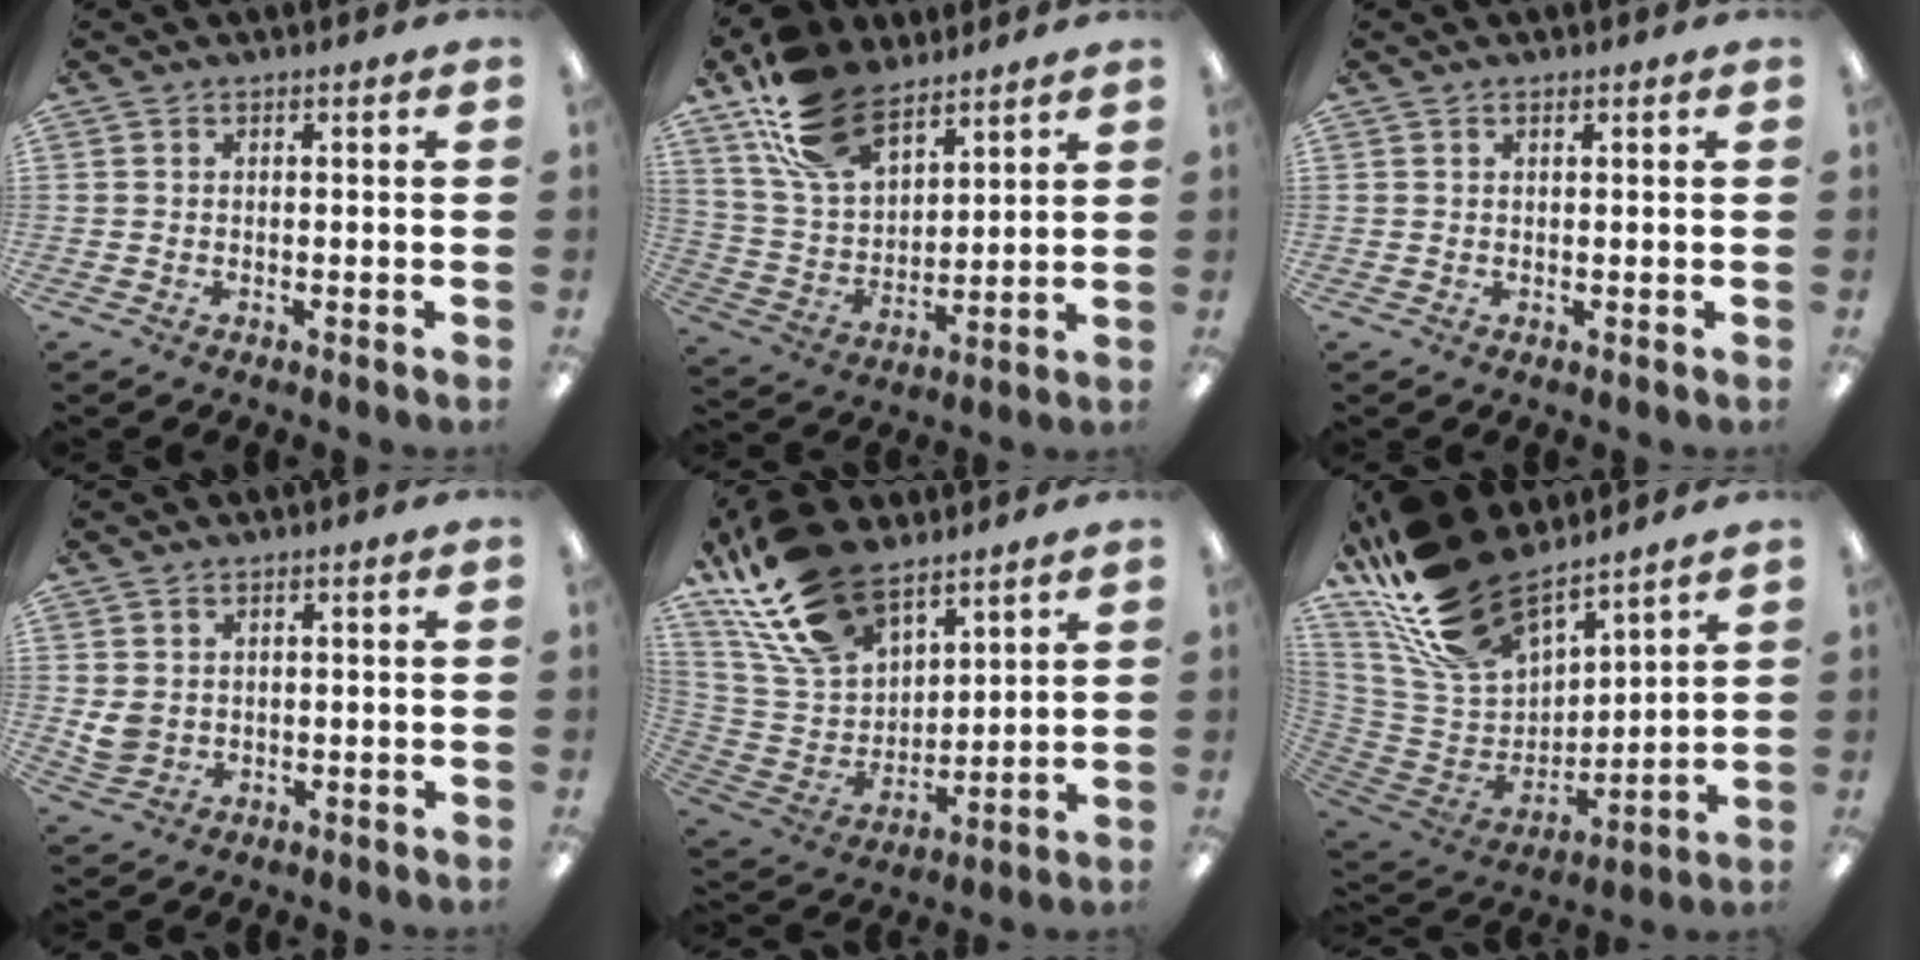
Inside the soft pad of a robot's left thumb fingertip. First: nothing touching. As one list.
[{"total": 17.7, "force": [11.9, 9.7, 9.0], "torque": [-0.186, -0.044, 0.226]}, {"total": 0.6, "force": [0.5, 0.2, 0.2], "torque": [-0.006, 0.001, 0.010]}, {"total": 3.9, "force": [1.3, 3.3, 1.7], "torque": [-0.034, -0.002, 0.025]}, {"total": 20.8, "force": [14.5, 10.9, 10.1], "torque": [-0.225, -0.066, 0.273]}, {"total": 22.4, "force": [17.9, 9.6, 9.5], "torque": [-0.203, -0.106, 0.330]}]